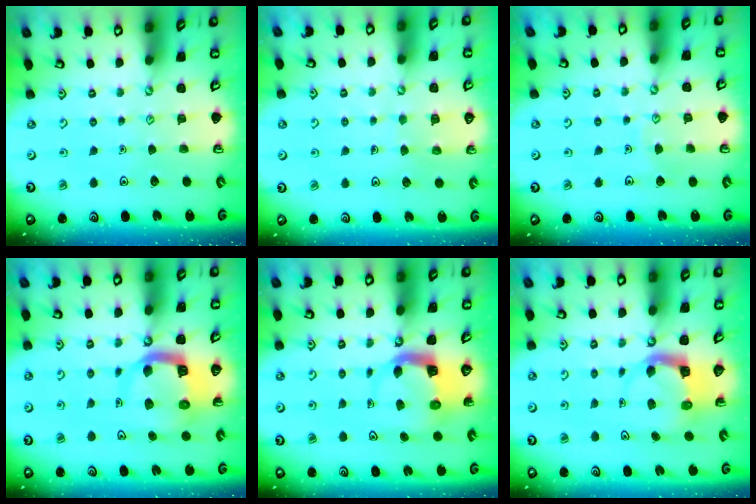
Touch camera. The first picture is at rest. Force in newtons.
{"total": 4.7, "press": 4.6, "slide": 0.4}
{"total": 3.4, "press": 3.4, "slide": 0.3}
{"total": 9.4, "press": 9.3, "slide": 1.3}
{"total": 4.8, "press": 4.7, "slide": 0.4}
{"total": 3.9, "press": 3.9, "slide": 0.3}